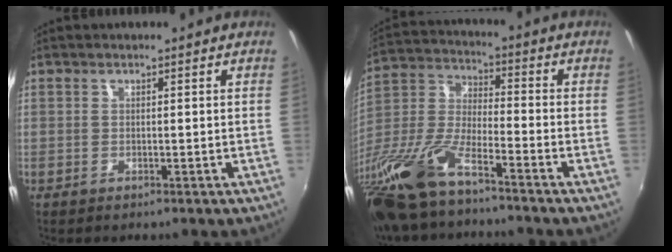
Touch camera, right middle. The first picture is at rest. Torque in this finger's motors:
{"motor_torque": [1.19, -0.95, 0.85, 0.21]}